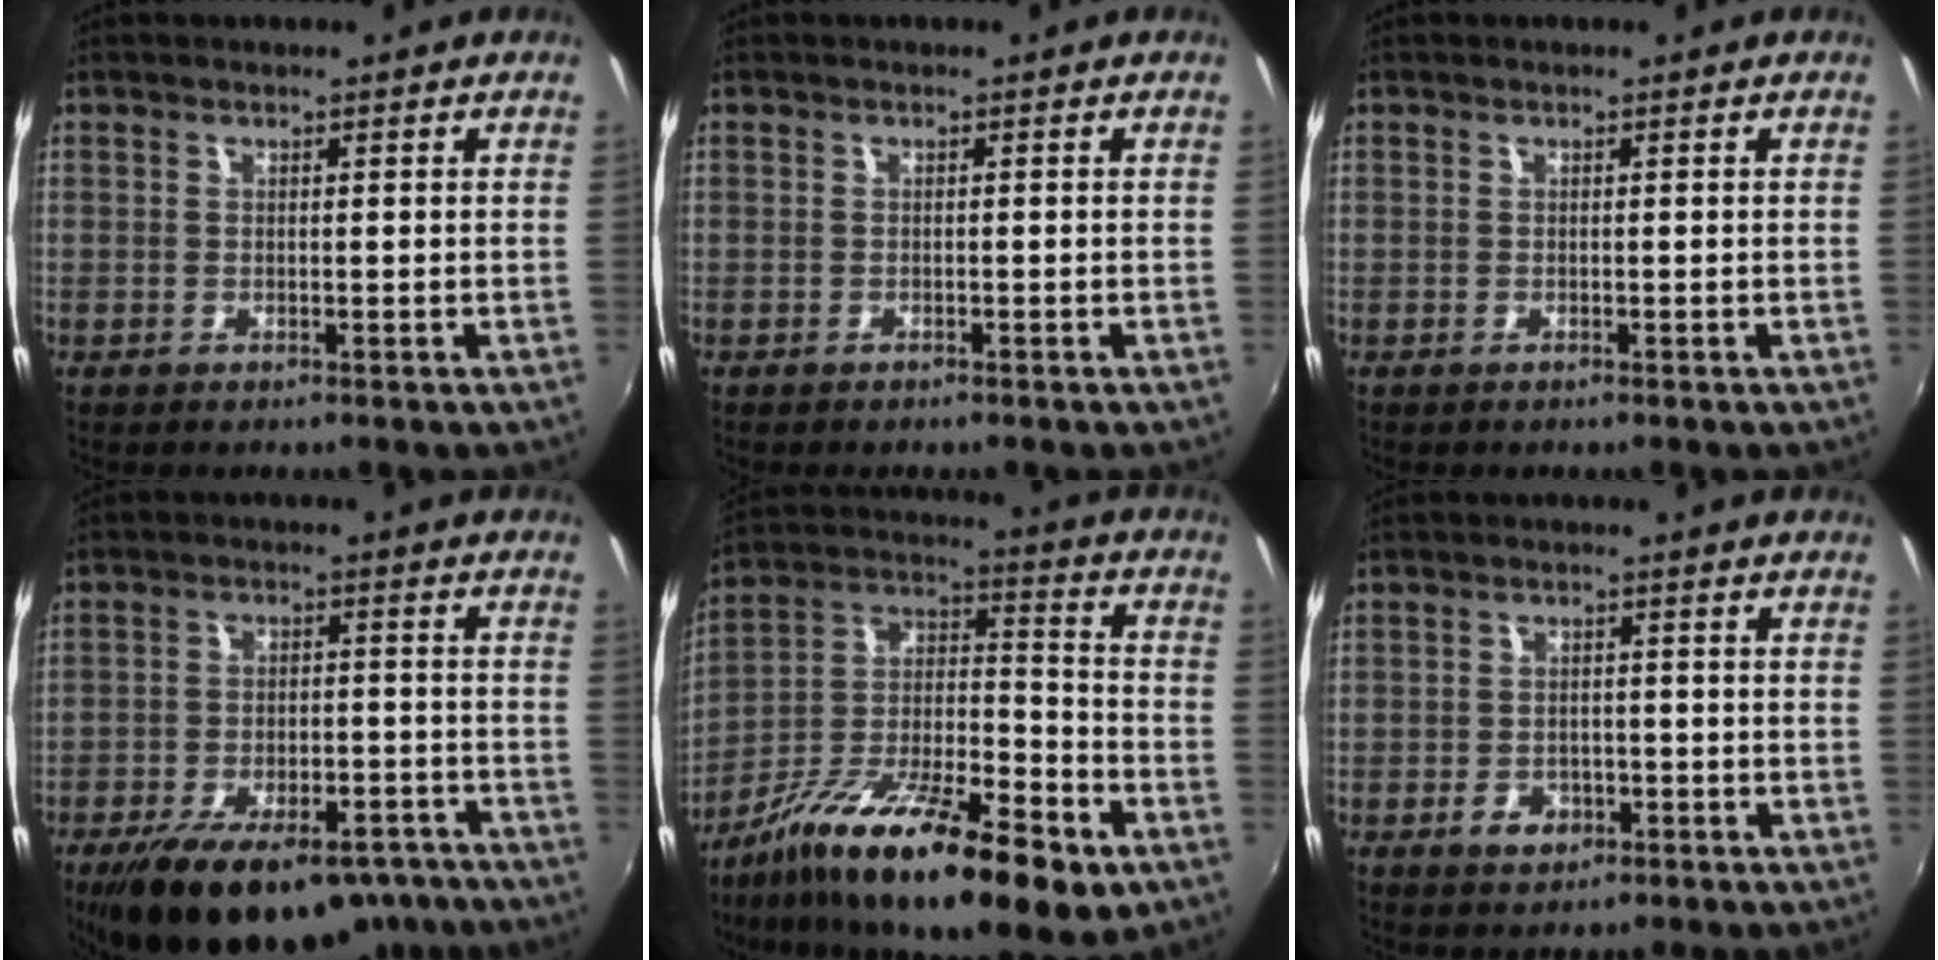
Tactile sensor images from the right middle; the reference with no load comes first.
{"total": 0.7, "force": [-0.6, 0.3, 0.1], "torque": [-0.006, -0.002, -0.010]}
{"total": 0.0}
{"total": 21.4, "force": [-15.7, 9.1, 11.3], "torque": [-0.206, -0.013, -0.212]}
{"total": 25.1, "force": [-14.1, 7.8, 19.2], "torque": [-0.322, -0.024, -0.239]}
{"total": 4.0, "force": [-2.1, 2.9, 1.8], "torque": [-0.042, 0.002, -0.028]}